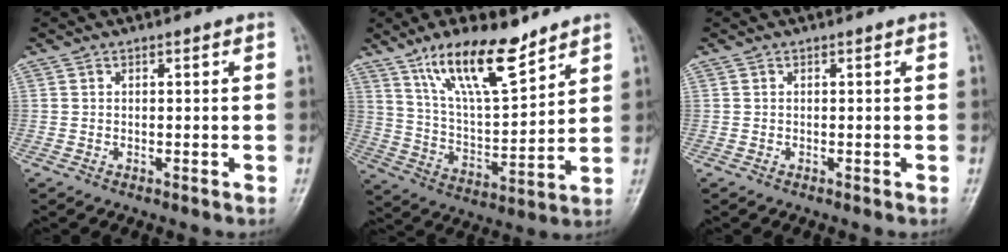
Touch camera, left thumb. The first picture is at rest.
{"total": 15.5, "force": [10.7, 4.7, 10.1], "torque": [-0.155, -0.061, 0.203]}
{"total": 0.0}